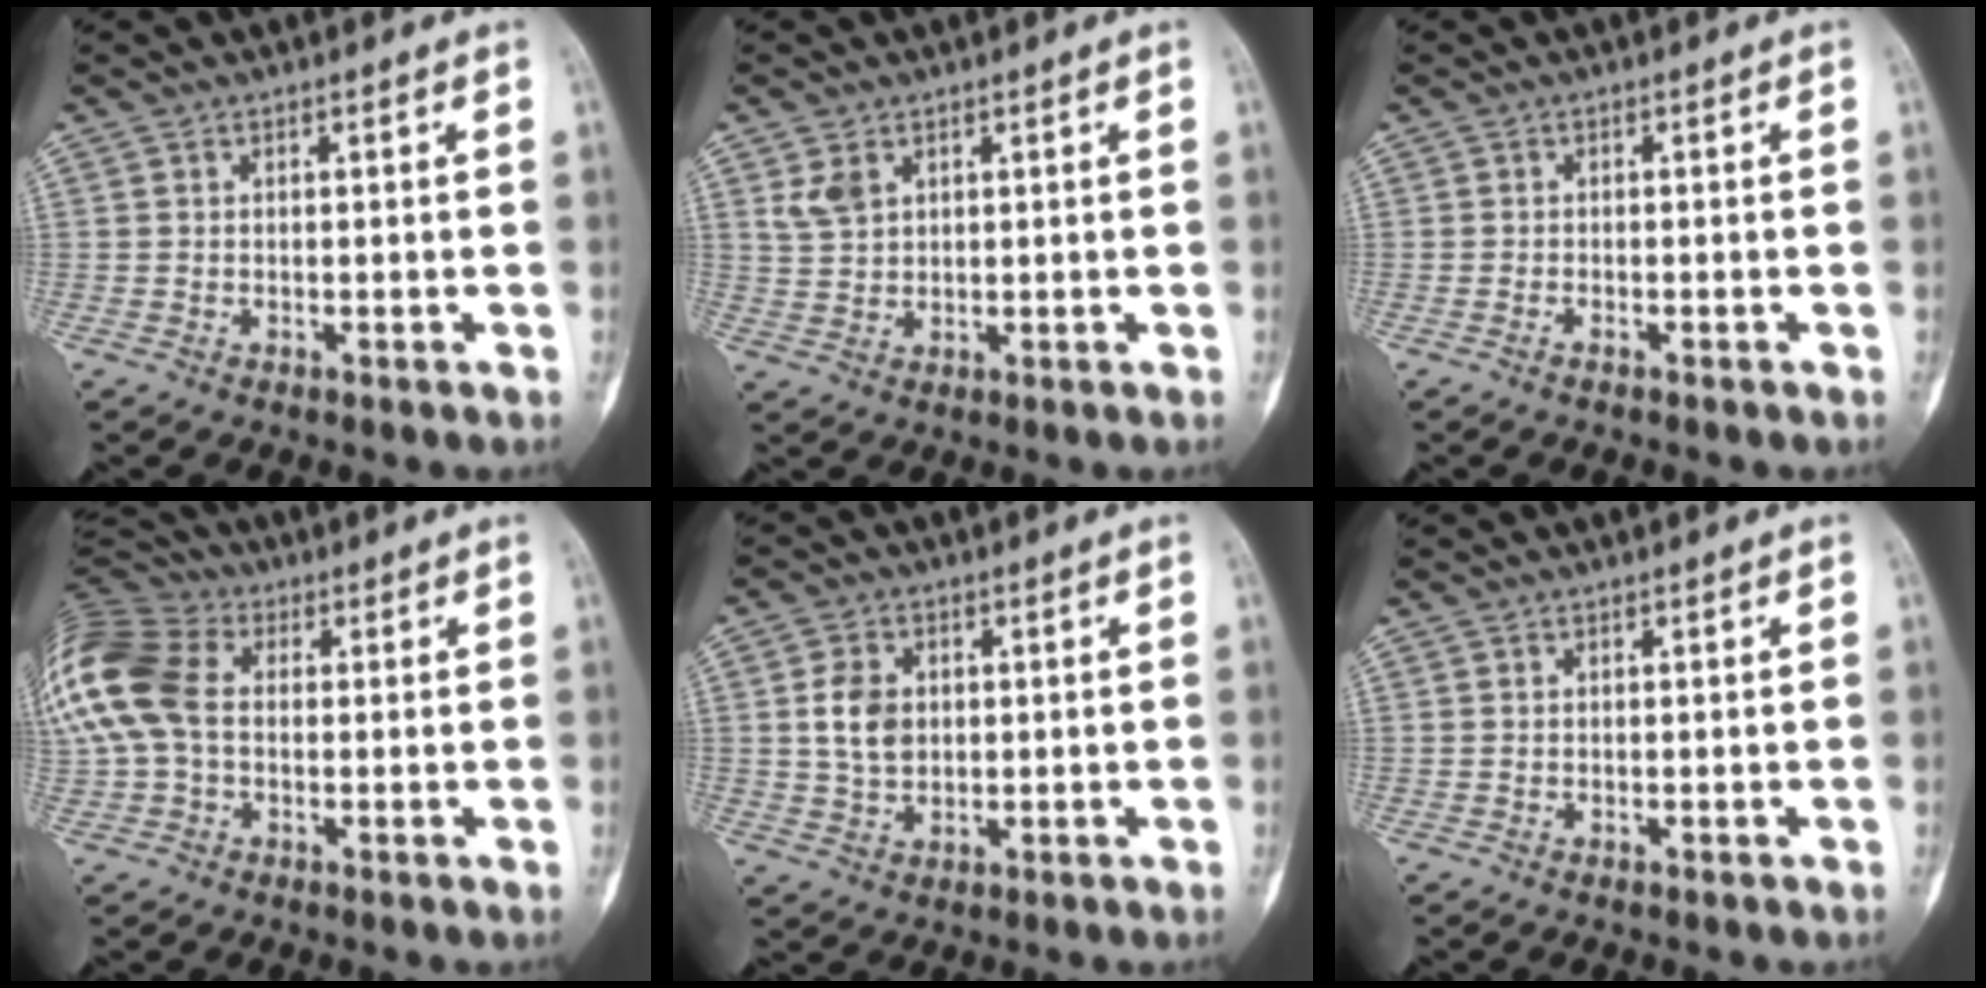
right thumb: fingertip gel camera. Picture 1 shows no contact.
{"total": 3.9, "force": [2.0, 2.6, 2.2], "torque": [-0.038, -0.005, 0.049]}
{"total": 0.6, "force": [-0.5, 0.2, 0.3], "torque": [-0.010, 0.004, -0.008]}
{"total": 18.8, "force": [2.1, 13.4, 13.1], "torque": [-0.323, 0.036, 0.035]}
{"total": 6.4, "force": [1.0, 4.7, 4.2], "torque": [-0.066, -0.003, 0.021]}
{"total": 0.0}